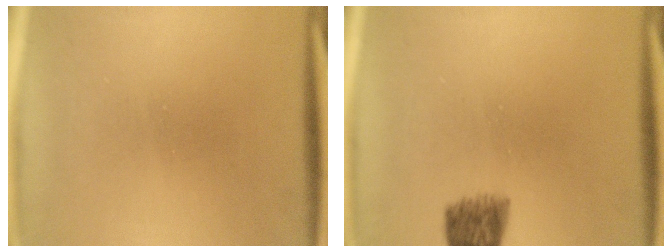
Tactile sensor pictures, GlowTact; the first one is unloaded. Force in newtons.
{"total": 5.5}